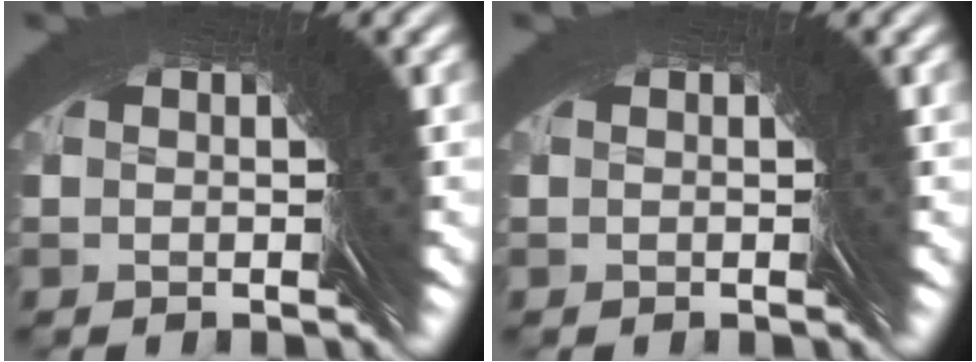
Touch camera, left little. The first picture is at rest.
{"total": 0.0}